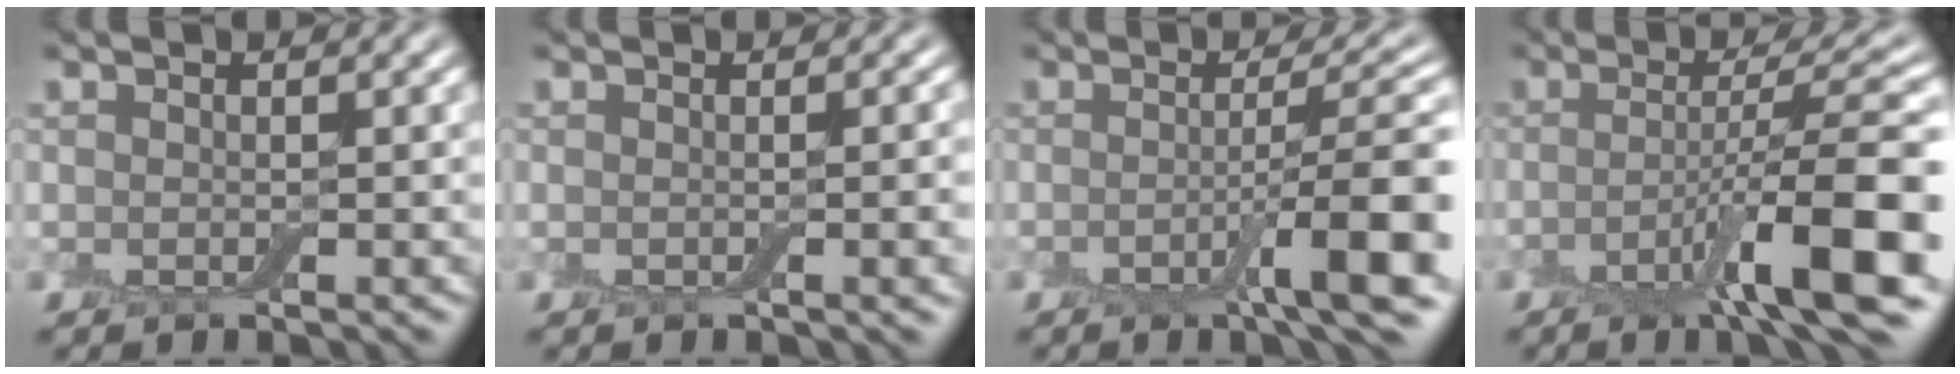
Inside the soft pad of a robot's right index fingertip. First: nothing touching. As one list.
[{"total": 2.9, "force": [-0.3, 0.9, 2.7], "torque": [-0.019, 0.004, -0.004]}, {"total": 7.3, "force": [-1.8, 1.2, 7.0], "torque": [-0.097, 0.002, -0.033]}, {"total": 9.9, "force": [-3.3, 1.5, 9.2], "torque": [-0.127, 0.009, -0.062]}]